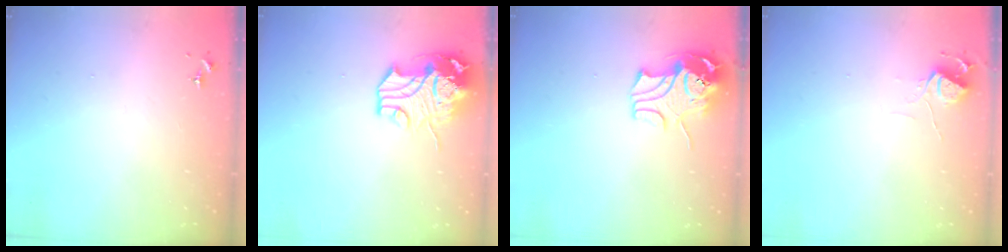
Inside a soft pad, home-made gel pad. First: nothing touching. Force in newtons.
{"total": 12.6, "press": 12.5, "slide": 2.1}
{"total": 10.8, "press": 10.6, "slide": 1.6}
{"total": 6.0, "press": 6.0, "slide": 0.7}